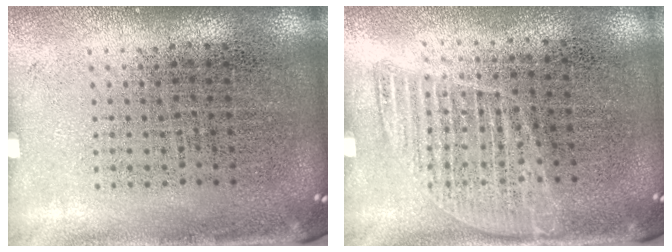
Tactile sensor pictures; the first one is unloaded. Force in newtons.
{"total": 1.1, "press": 1.0, "slide": 0.5}